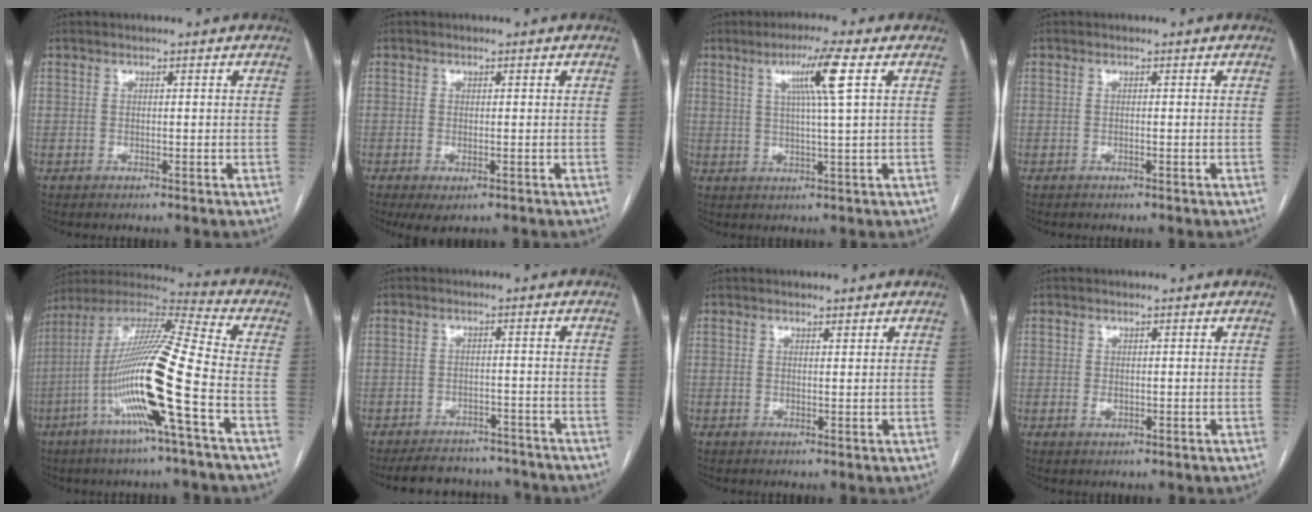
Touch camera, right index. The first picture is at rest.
{"total": 3.1, "force": [-1.4, 1.1, 2.5], "torque": [-0.044, -0.006, -0.017]}
{"total": 7.1, "force": [2.7, -1.1, 6.5], "torque": [-0.115, 0.001, 0.047]}
{"total": 0.0}
{"total": 19.4, "force": [-5.9, -0.3, 18.4], "torque": [-0.366, -0.010, -0.124]}
{"total": 9.7, "force": [-8.9, 3.6, 1.5], "torque": [-0.017, 0.010, -0.113]}
{"total": 0.9, "force": [0.8, 0.2, 0.4], "torque": [-0.010, 0.001, 0.012]}
{"total": 1.1, "force": [-0.1, 0.8, 0.8], "torque": [-0.012, -0.001, 0.000]}